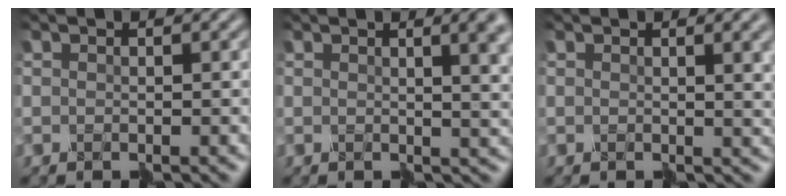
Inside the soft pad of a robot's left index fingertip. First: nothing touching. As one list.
[{"total": 7.3, "force": [2.3, 3.6, 5.9], "torque": [-0.027, 0.023, 0.020]}, {"total": 5.9, "force": [1.8, 2.7, 4.9], "torque": [-0.031, 0.007, 0.026]}]